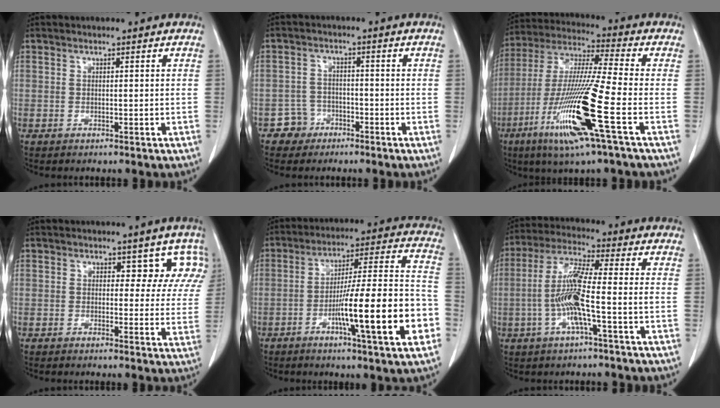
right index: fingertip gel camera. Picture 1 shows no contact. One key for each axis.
{"total": 3.7, "fx": -2.2, "fy": 2.9, "fz": -0.4, "tx": 0.013, "ty": 0.015, "tz": -0.038}
{"total": 17.7, "fx": -6.8, "fy": -0.6, "fz": 16.3, "tx": -0.346, "ty": -0.029, "tz": -0.135}
{"total": 5.3, "fx": 3.3, "fy": 3.5, "fz": 2.2, "tx": 0.005, "ty": 0.000, "tz": 0.015}
{"total": 18.8, "fx": -6.6, "fy": 0.7, "fz": 17.6, "tx": -0.248, "ty": 0.006, "tz": -0.100}
{"total": 9.9, "fx": -2.2, "fy": 0.2, "fz": 9.6, "tx": -0.200, "ty": 0.004, "tz": -0.050}